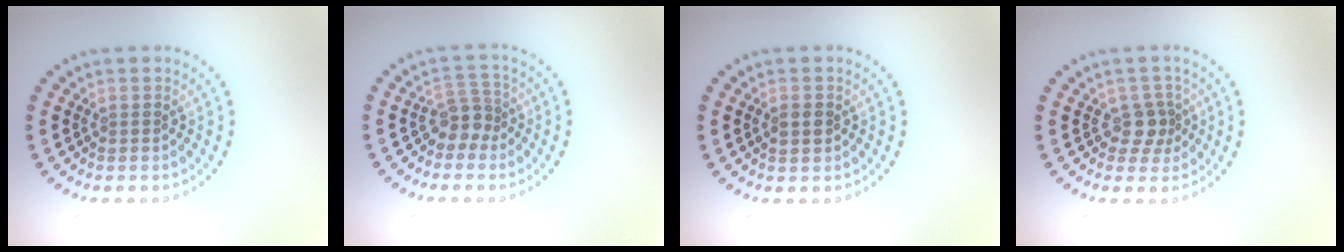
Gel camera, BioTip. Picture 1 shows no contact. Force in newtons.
{"total": 2.2, "press": 1.7, "slide": 1.4}
{"total": 1.4, "press": 1.4, "slide": 0.1}
{"total": 2.2, "press": 1.6, "slide": 1.4}